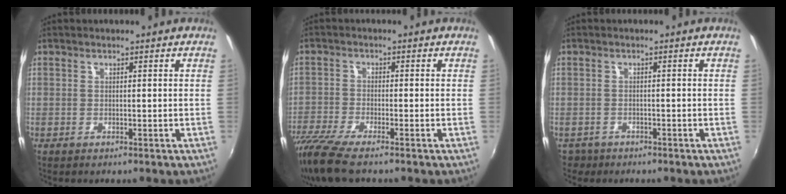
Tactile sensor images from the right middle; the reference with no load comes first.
{"total": 9.1, "force": [-7.4, 1.1, 5.3], "torque": [-0.132, -0.040, -0.139]}
{"total": 2.9, "force": [-1.9, 2.1, 0.5], "torque": [-0.020, -0.005, -0.032]}